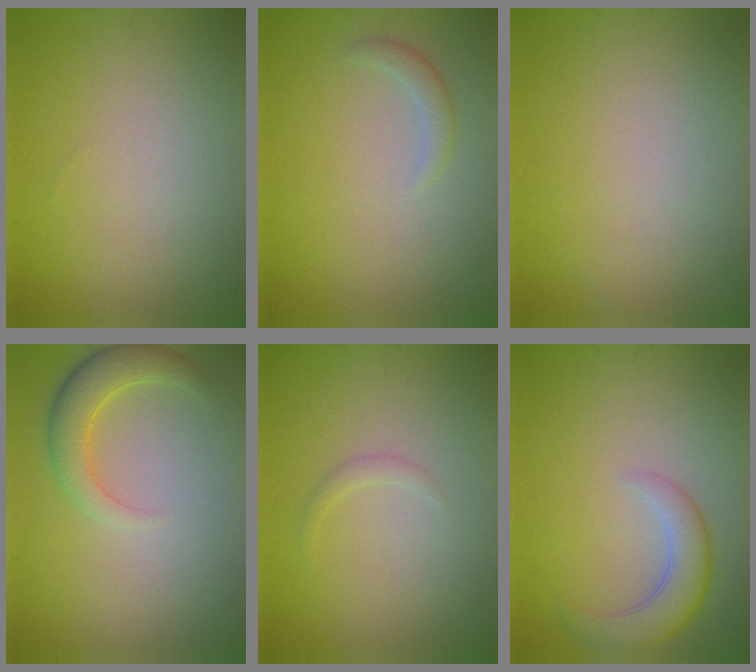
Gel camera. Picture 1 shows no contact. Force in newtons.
{"total": 1.3, "press": 1.3, "slide": 0.1}
{"total": 0.0}
{"total": 3.5, "press": 3.4, "slide": 0.2}
{"total": 0.7, "press": 0.7, "slide": 0.1}
{"total": 4.0, "press": 3.9, "slide": 0.3}